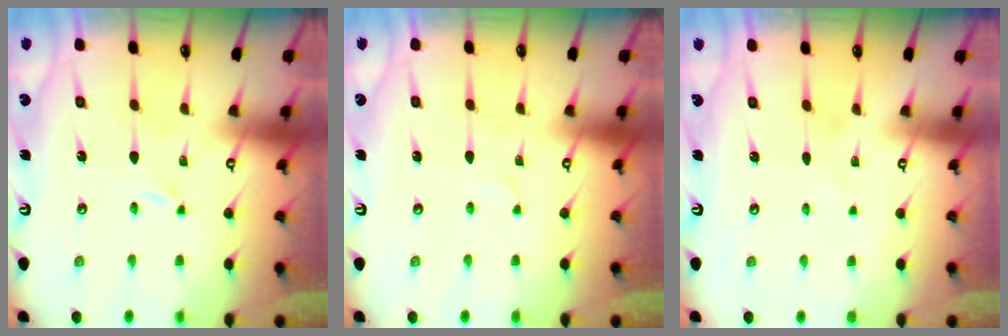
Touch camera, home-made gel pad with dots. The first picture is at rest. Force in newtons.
{"total": 0.9, "press": 0.9, "slide": 0.1}
{"total": 1.6, "press": 1.6, "slide": 0.2}